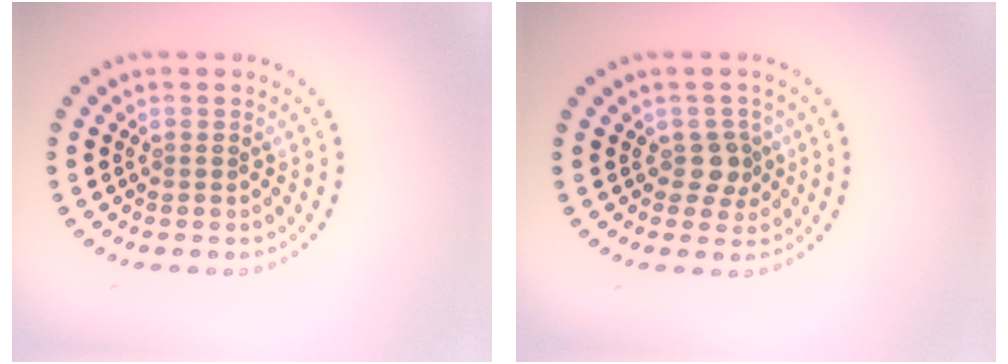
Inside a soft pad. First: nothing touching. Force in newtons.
{"total": 1.7, "press": 1.4, "slide": 0.9}